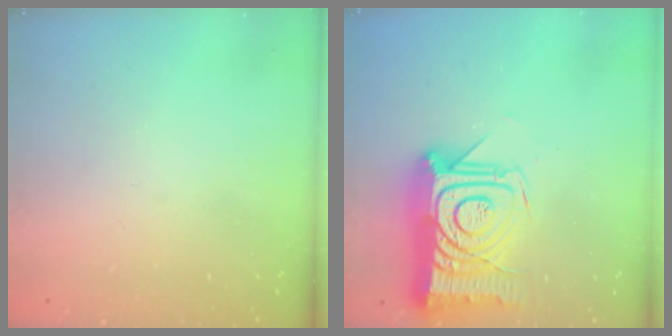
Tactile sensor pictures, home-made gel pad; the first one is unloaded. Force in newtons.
{"total": 22.4, "press": 22.4, "slide": 1.7}